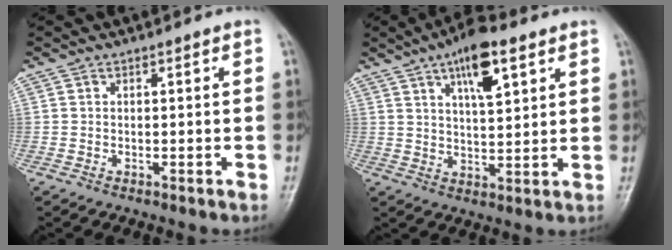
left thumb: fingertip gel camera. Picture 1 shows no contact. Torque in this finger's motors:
{"motor_torque": [1.55, 1.23, 1.10, -0.53, 0.05]}